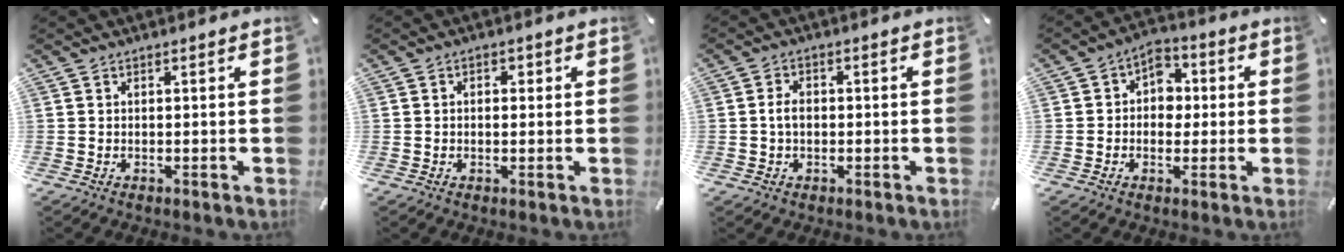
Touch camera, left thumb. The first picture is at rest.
{"total": 2.1, "force": [-0.1, 1.6, 1.4], "torque": [-0.020, 0.005, -0.006]}
{"total": 3.7, "force": [-0.4, 2.7, 2.5], "torque": [-0.055, 0.004, -0.010]}
{"total": 6.2, "force": [-0.5, 5.5, 2.8], "torque": [-0.039, 0.008, -0.014]}